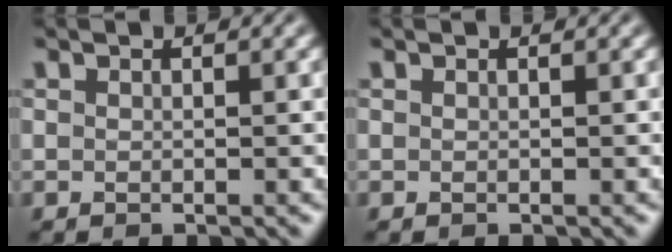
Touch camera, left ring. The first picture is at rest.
{"total": 0.0}